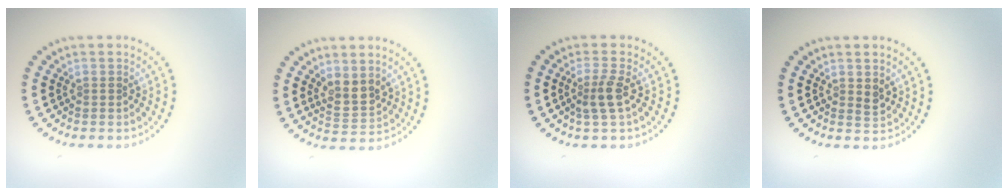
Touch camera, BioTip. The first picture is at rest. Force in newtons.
{"total": 2.3, "press": 2.0, "slide": 1.2}
{"total": 2.2, "press": 1.9, "slide": 1.3}
{"total": 1.0, "press": 1.0, "slide": 0.3}